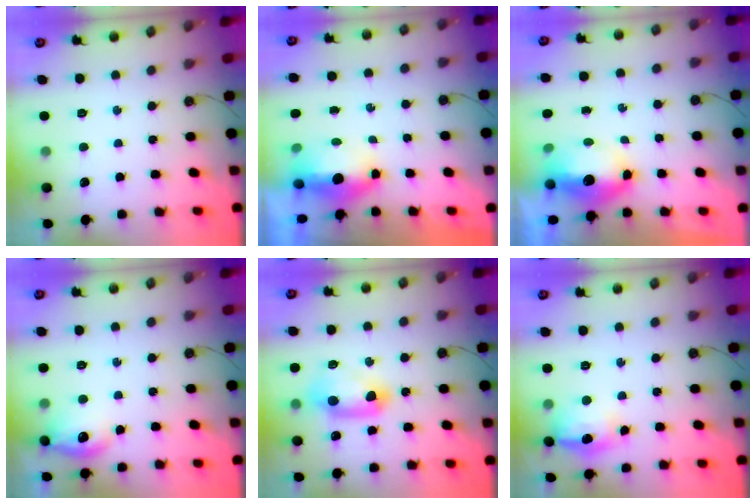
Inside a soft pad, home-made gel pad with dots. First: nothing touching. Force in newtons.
{"total": 15.1, "press": 8.0, "slide": 12.8}
{"total": 8.2, "press": 8.2, "slide": 0.4}
{"total": 12.7, "press": 12.7, "slide": 1.0}
{"total": 11.7, "press": 11.7, "slide": 0.9}
{"total": 14.0, "press": 13.9, "slide": 1.5}